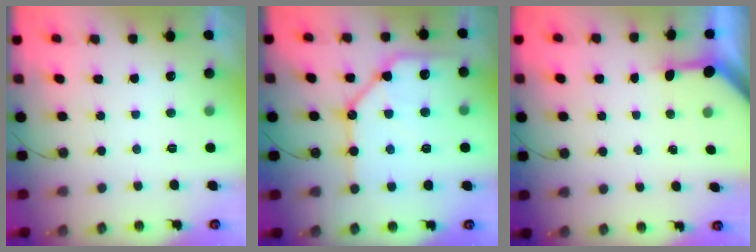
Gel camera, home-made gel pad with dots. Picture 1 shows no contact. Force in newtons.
{"total": 15.7, "press": 15.6, "slide": 1.8}
{"total": 3.4, "press": 3.4, "slide": 0.4}